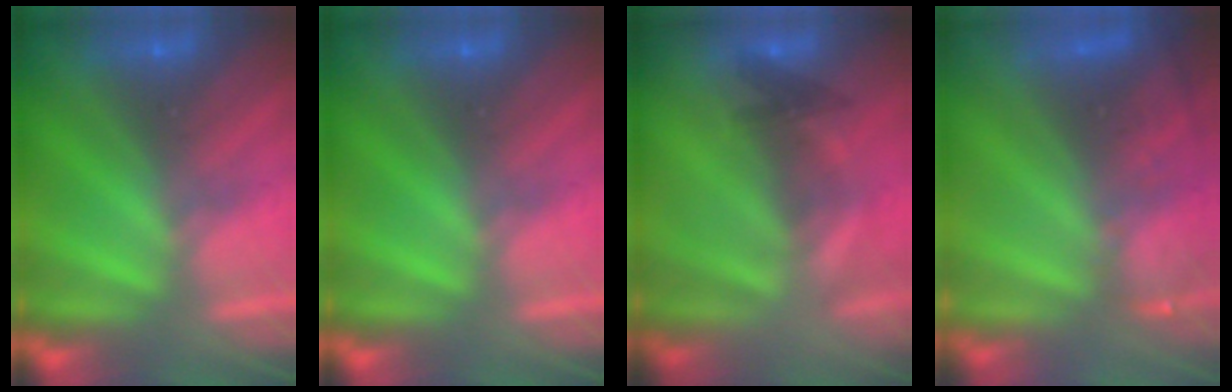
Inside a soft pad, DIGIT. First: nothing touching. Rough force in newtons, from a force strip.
{"total": 0.0}
{"total": 2.2}
{"total": 2.9}